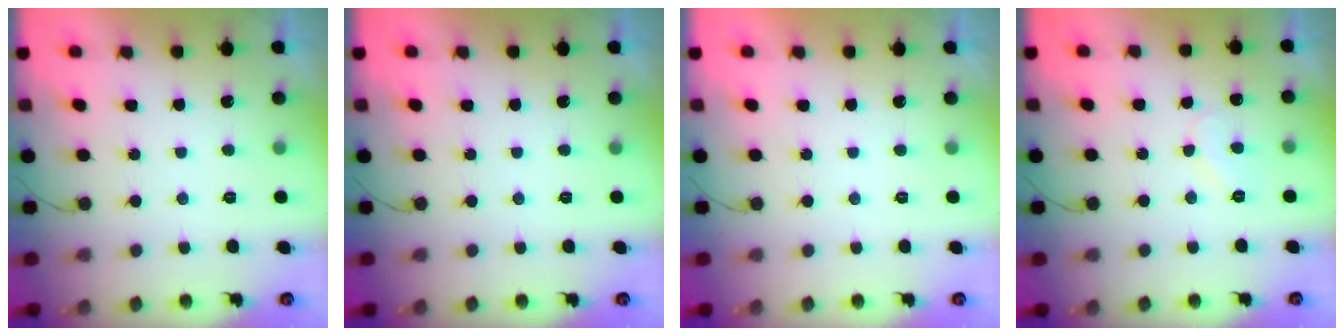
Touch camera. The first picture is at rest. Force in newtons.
{"total": 0.0}
{"total": 1.9, "press": 1.9, "slide": 0.0}
{"total": 6.9, "press": 6.9, "slide": 0.7}